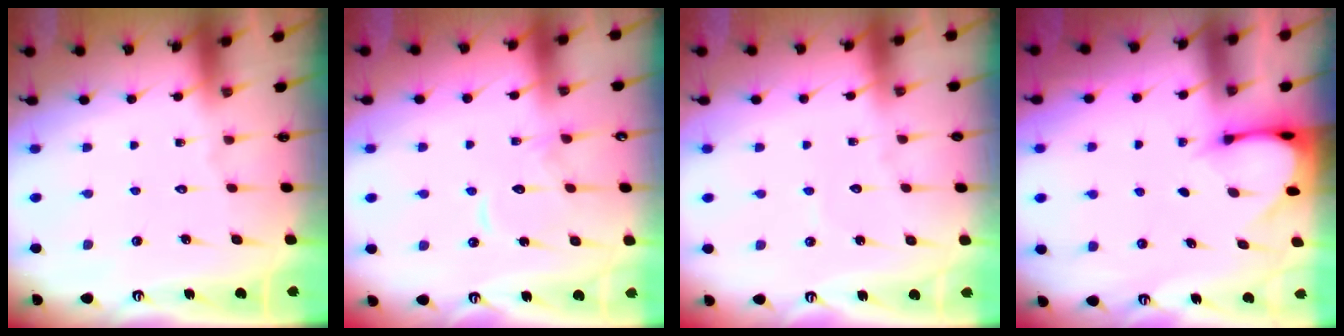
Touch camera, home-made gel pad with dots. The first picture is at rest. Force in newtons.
{"total": 11.3, "press": 11.3, "slide": 0.8}
{"total": 2.8, "press": 2.8, "slide": 0.3}
{"total": 2.8, "press": 2.8, "slide": 0.3}